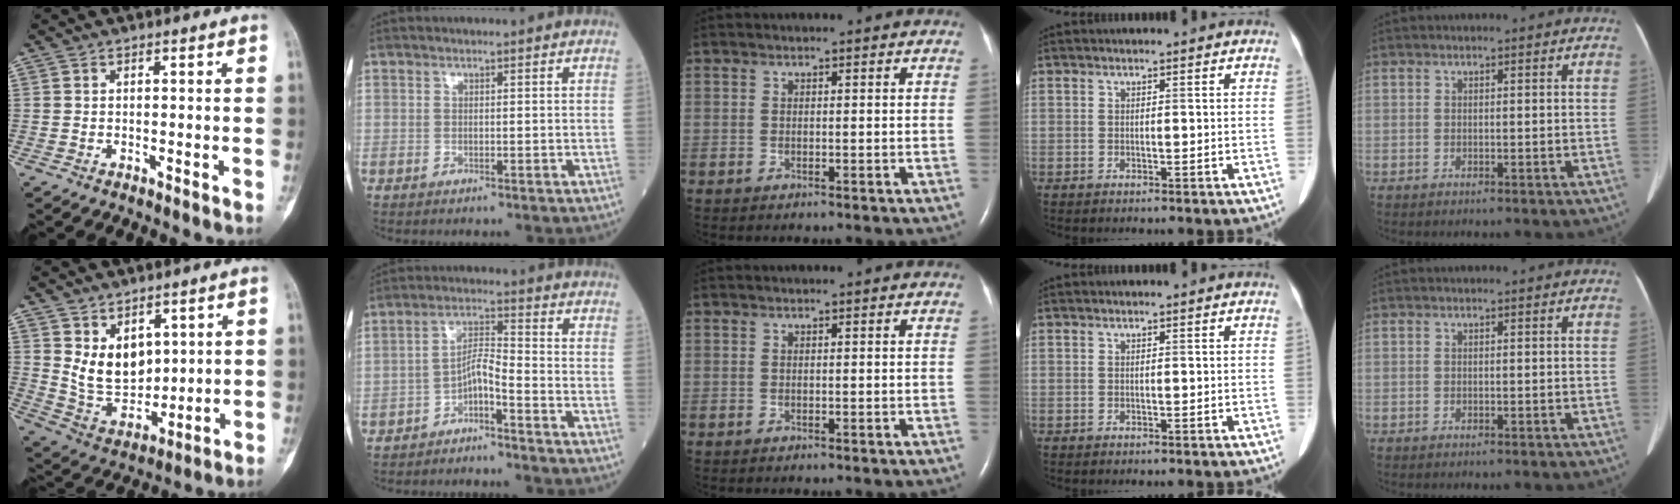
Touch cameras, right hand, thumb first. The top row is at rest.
{"thumb": {"total": 9.9, "force": [3.5, 6.9, 6.0], "torque": [-0.070, -0.040, 0.089]}, "index": {"total": 4.3, "force": [-3.0, 0.6, 3.0], "torque": [-0.056, 0.010, -0.056]}}